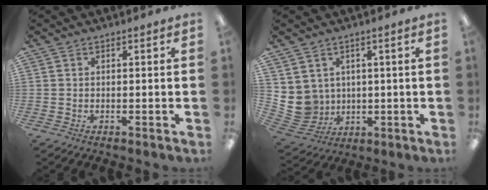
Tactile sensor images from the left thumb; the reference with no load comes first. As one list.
[{"total": 6.8, "force": [1.7, 6.6, 0.6], "torque": [-0.051, -0.017, 0.042]}]